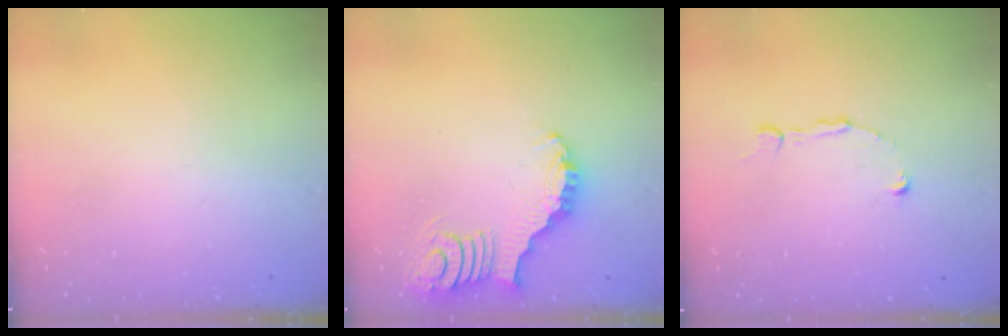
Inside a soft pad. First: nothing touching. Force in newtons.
{"total": 3.8, "press": 3.7, "slide": 0.6}
{"total": 2.8, "press": 2.8, "slide": 0.2}